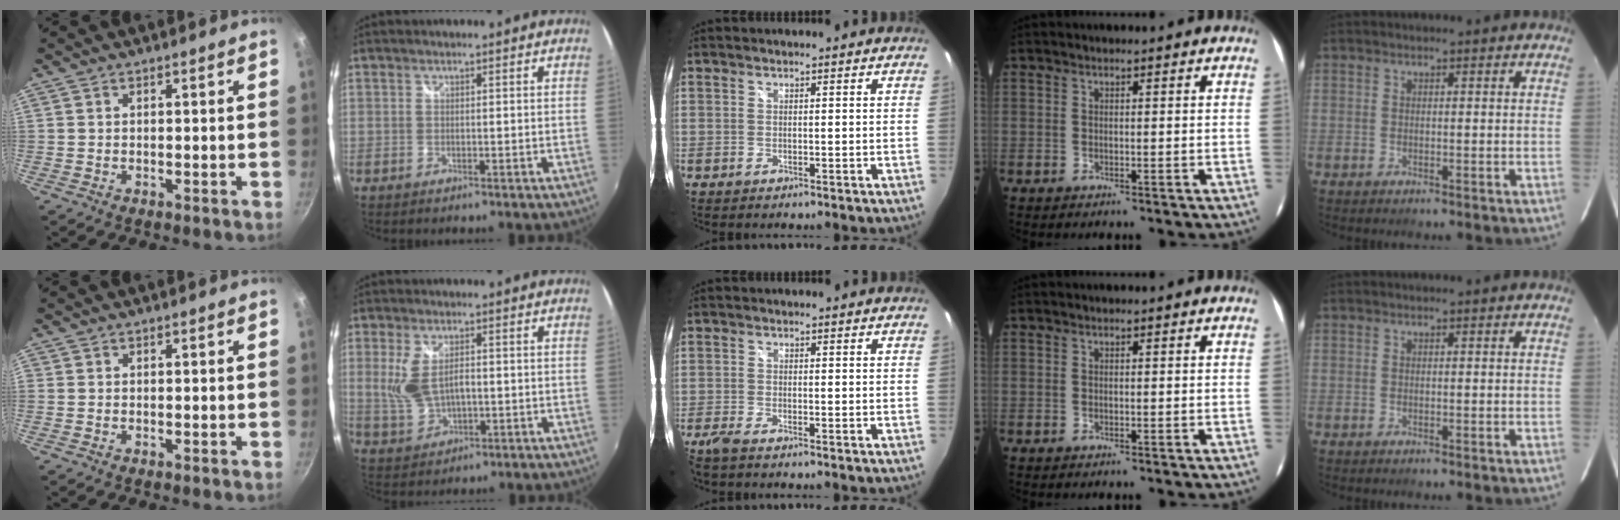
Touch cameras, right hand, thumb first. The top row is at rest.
{"index": {"total": 7.4, "force": [0.2, 4.0, 6.3], "torque": [-0.134, -0.002, 0.013]}, "middle": {"total": 2.6, "force": [-2.1, -0.1, 1.4], "torque": [-0.040, -0.009, -0.047]}}